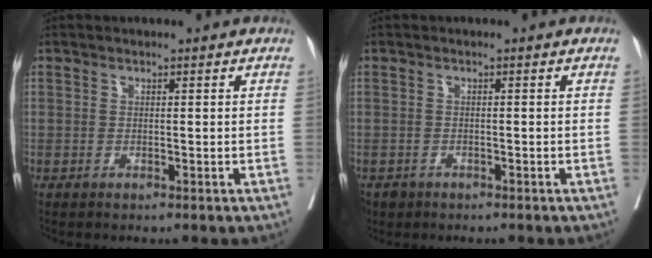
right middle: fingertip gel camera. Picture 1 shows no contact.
{"total": 2.7, "force": [-1.8, 1.9, 0.3], "torque": [-0.004, 0.002, -0.031]}